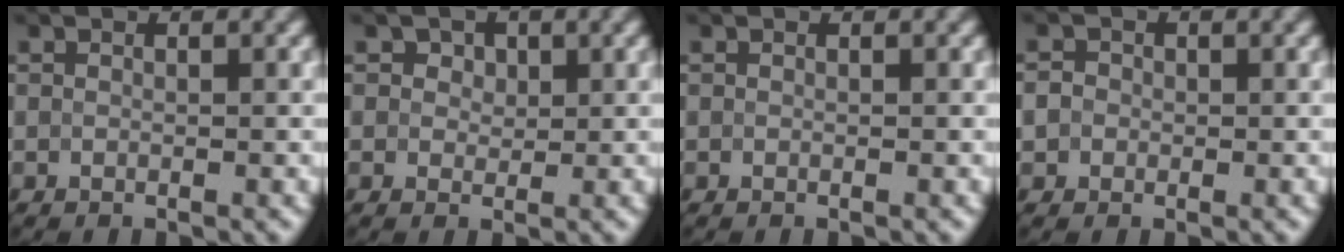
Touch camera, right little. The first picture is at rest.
{"total": 2.0, "force": [1.1, 1.4, 1.0], "torque": [-0.015, 0.006, 0.008]}
{"total": 0.0}
{"total": 1.7, "force": [0.1, 1.6, 0.7], "torque": [-0.004, 0.010, -0.004]}